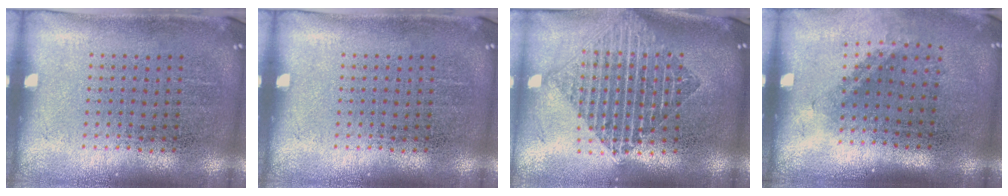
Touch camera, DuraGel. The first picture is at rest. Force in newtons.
{"total": 0.0}
{"total": 2.2, "press": 1.8, "slide": 1.3}
{"total": 1.5, "press": 1.0, "slide": 1.1}